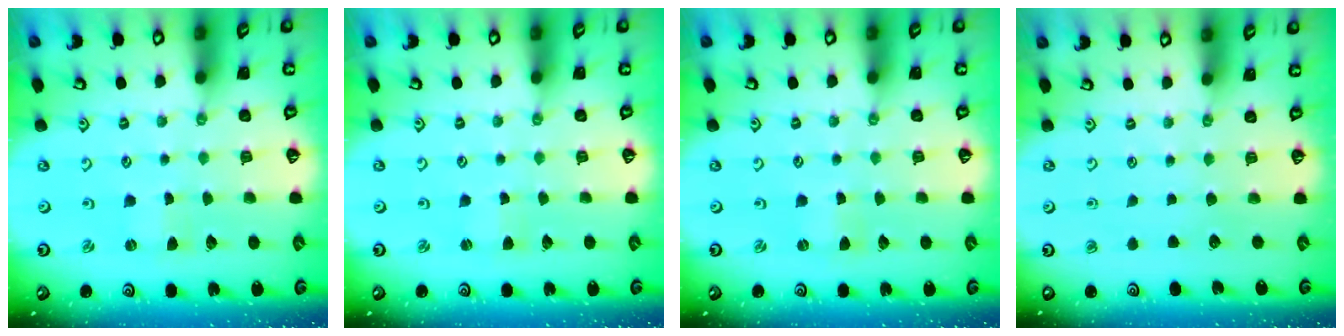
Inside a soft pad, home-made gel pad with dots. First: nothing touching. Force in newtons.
{"total": 1.8, "press": 1.7, "slide": 0.3}
{"total": 0.0}
{"total": 0.0}